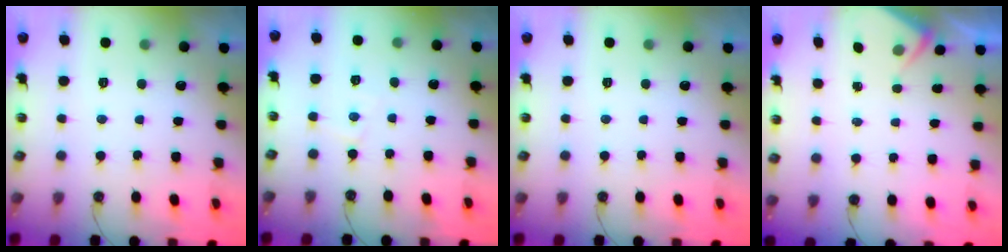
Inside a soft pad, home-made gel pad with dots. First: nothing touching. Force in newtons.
{"total": 4.6, "press": 4.6, "slide": 0.3}
{"total": 0.0}
{"total": 2.4, "press": 2.4, "slide": 0.4}